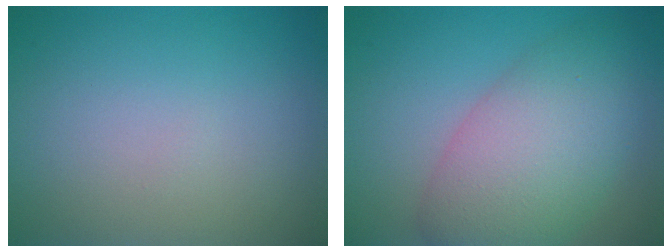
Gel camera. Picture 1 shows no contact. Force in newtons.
{"total": 8.1, "press": 8.1, "slide": 0.4}